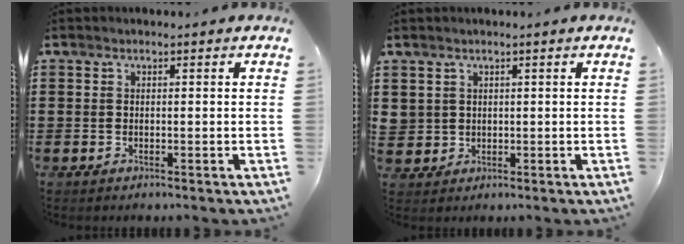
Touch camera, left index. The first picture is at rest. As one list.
[{"total": 1.7, "force": [0.8, 1.5, 0.1], "torque": [-0.010, 0.007, 0.014]}]